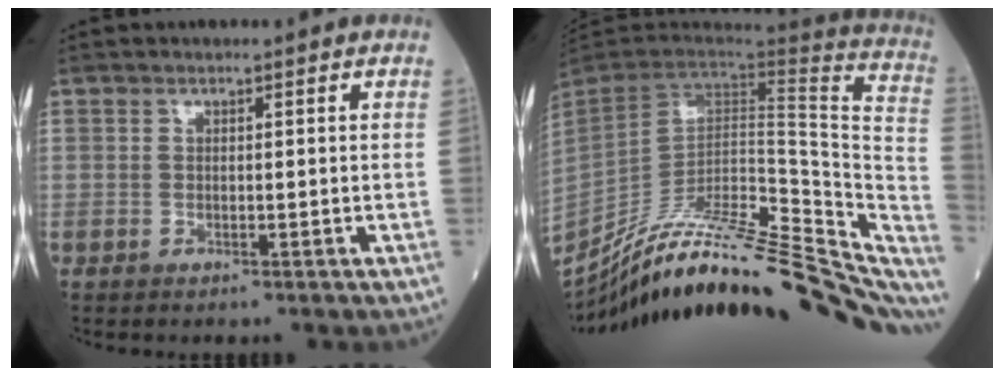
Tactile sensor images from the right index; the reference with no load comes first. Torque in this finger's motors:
{"motor_torque": [0.70, -1.43, 0.42, 0.15]}